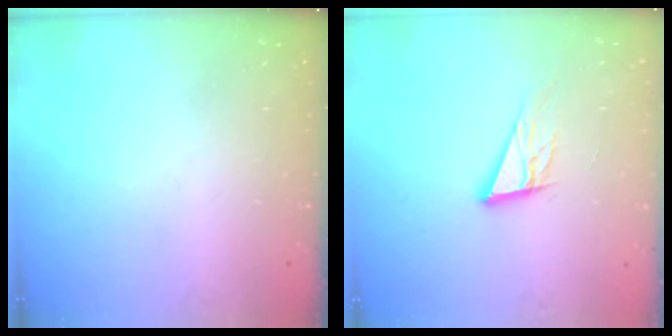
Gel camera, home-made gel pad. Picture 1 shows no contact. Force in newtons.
{"total": 12.2, "press": 11.7, "slide": 3.4}